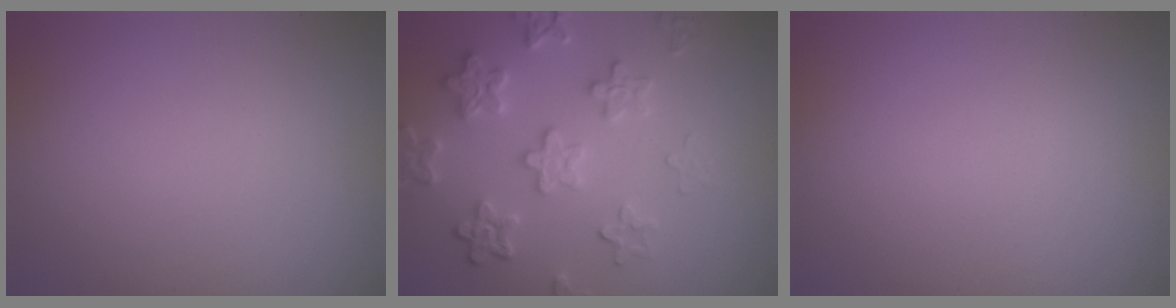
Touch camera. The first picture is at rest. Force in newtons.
{"total": 4.8, "press": 4.1, "slide": 2.6}
{"total": 0.0}